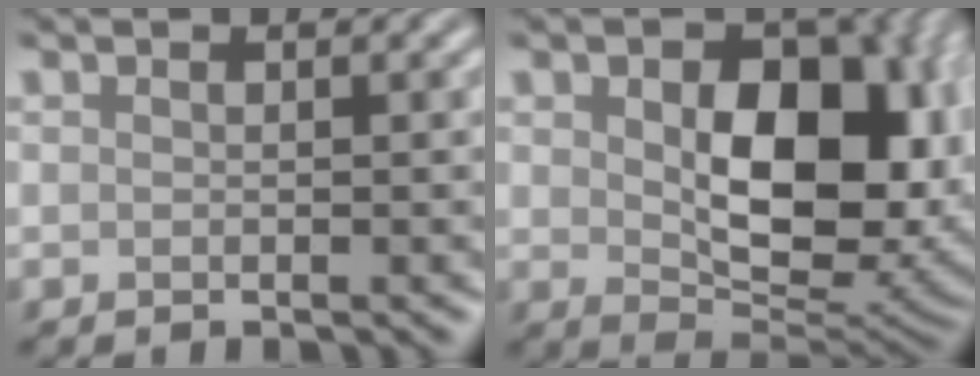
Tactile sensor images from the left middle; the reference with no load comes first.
{"total": 12.1, "force": [1.5, 7.5, 9.4], "torque": [-0.137, -0.018, 0.039]}